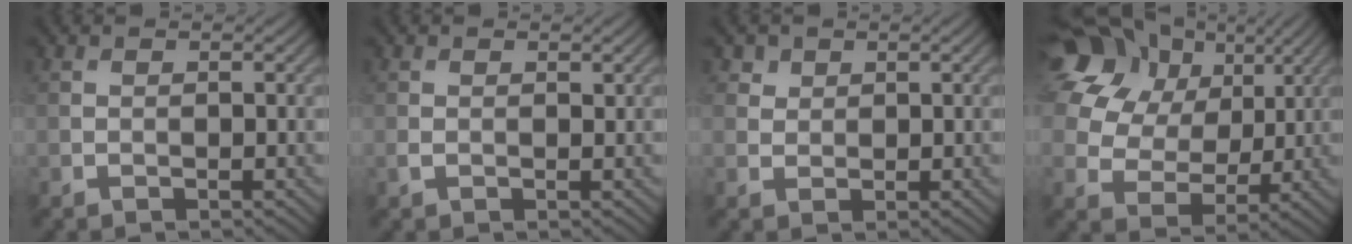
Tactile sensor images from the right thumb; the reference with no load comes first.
{"total": 1.0, "force": [0.2, 0.7, 0.6], "torque": [-0.019, -0.002, 0.006]}
{"total": 2.2, "force": [1.4, 1.7, 0.5], "torque": [-0.012, -0.010, 0.033]}
{"total": 21.7, "force": [9.9, 16.1, 10.6], "torque": [-0.284, 0.070, 0.187]}